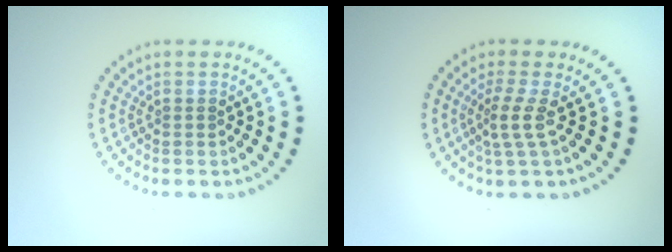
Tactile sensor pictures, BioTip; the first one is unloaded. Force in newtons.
{"total": 2.3, "press": 1.4, "slide": 1.8}